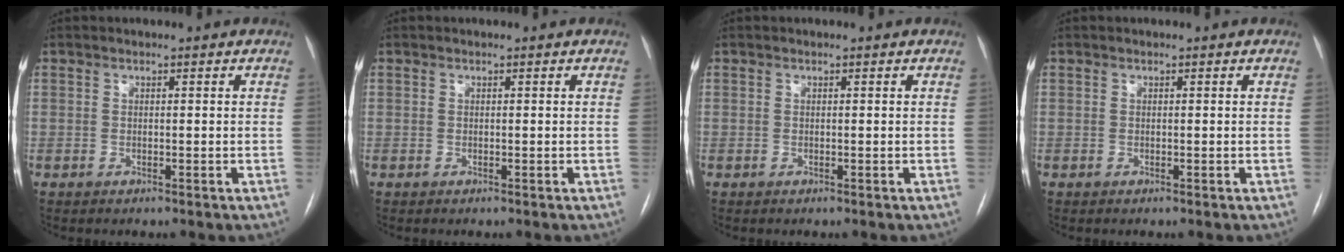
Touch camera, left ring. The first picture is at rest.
{"total": 0.0}
{"total": 0.0}
{"total": 0.0}